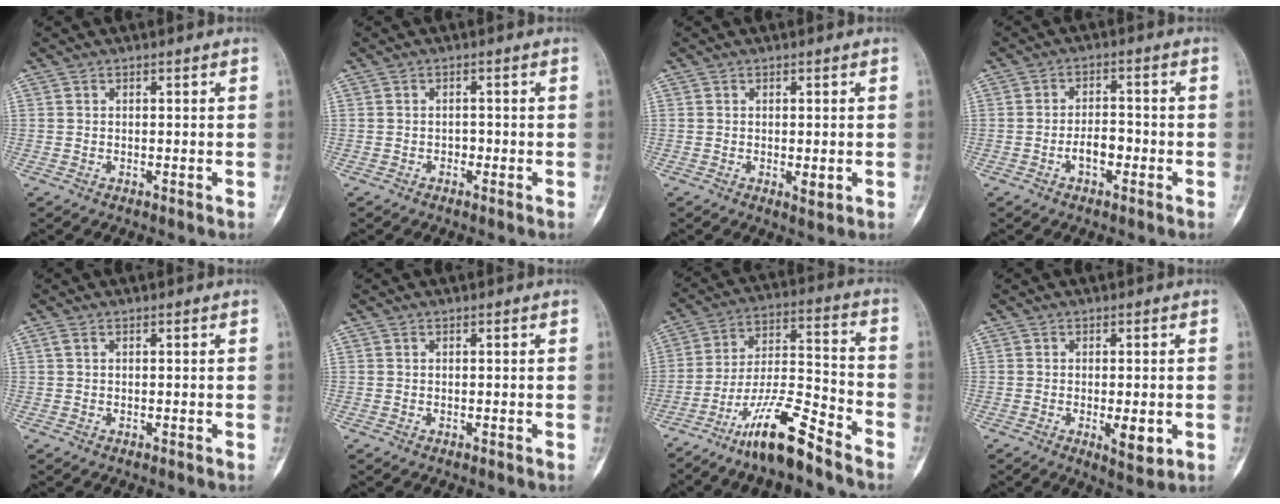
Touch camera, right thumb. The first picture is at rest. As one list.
[{"total": 0.9, "force": [-0.4, 0.6, 0.4], "torque": [-0.004, 0.004, -0.009]}, {"total": 1.8, "force": [-0.2, 0.7, 1.7], "torque": [-0.030, -0.007, 0.002]}, {"total": 4.3, "force": [-1.7, 2.2, 3.3], "torque": [-0.049, 0.019, -0.030]}, {"total": 0.8, "force": [0.3, 0.3, 0.6], "torque": [-0.019, 0.010, 0.007]}, {"total": 0.0}, {"total": 14.2, "force": [-10.4, 2.4, 9.3], "torque": [-0.179, 0.074, -0.189]}, {"total": 4.9, "force": [-1.0, 1.8, 4.5], "torque": [-0.061, -0.011, -0.008]}]